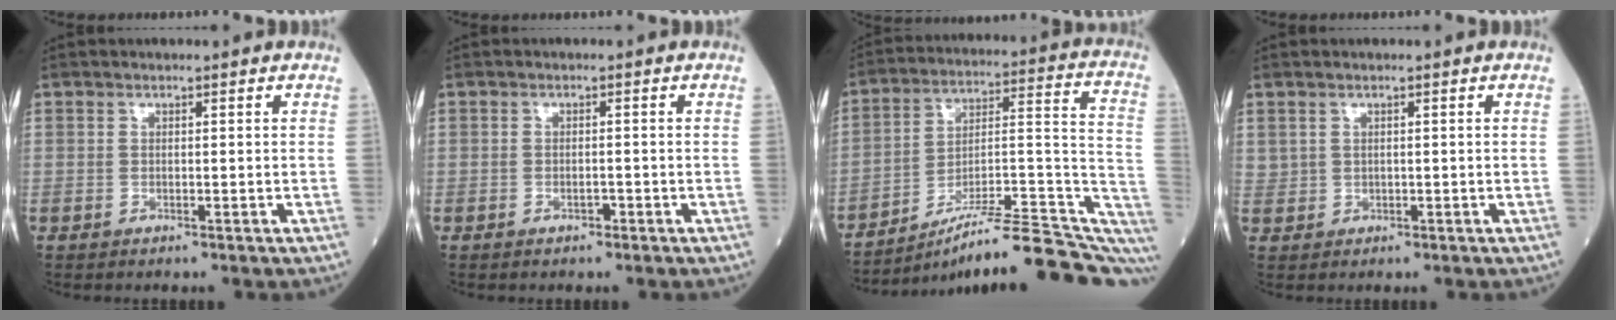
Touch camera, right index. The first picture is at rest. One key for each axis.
{"total": 1.2, "fx": -0.7, "fy": 0.5, "fz": 0.8, "tx": -0.016, "ty": 0.001, "tz": -0.010}
{"total": 22.7, "fx": -17.7, "fy": 2.5, "fz": 13.9, "tx": -0.136, "ty": 0.030, "tz": -0.264}
{"total": 1.3, "fx": 0.7, "fy": 1.1, "fz": 0.2, "tx": 0.006, "ty": 0.003, "tz": 0.010}